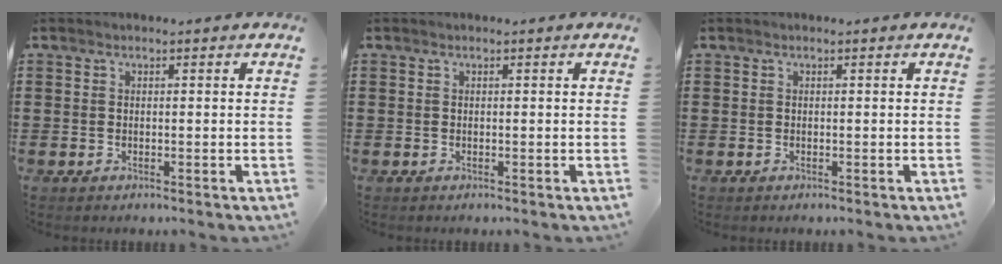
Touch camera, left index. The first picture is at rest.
{"total": 0.0}
{"total": 0.0}